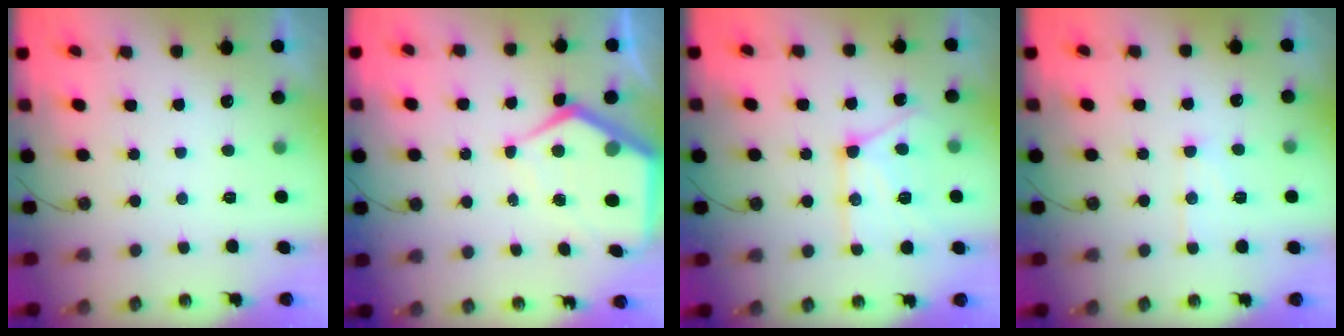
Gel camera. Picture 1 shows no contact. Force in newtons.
{"total": 10.7, "press": 10.6, "slide": 1.3}
{"total": 14.4, "press": 14.4, "slide": 0.7}
{"total": 7.1, "press": 7.1, "slide": 0.6}